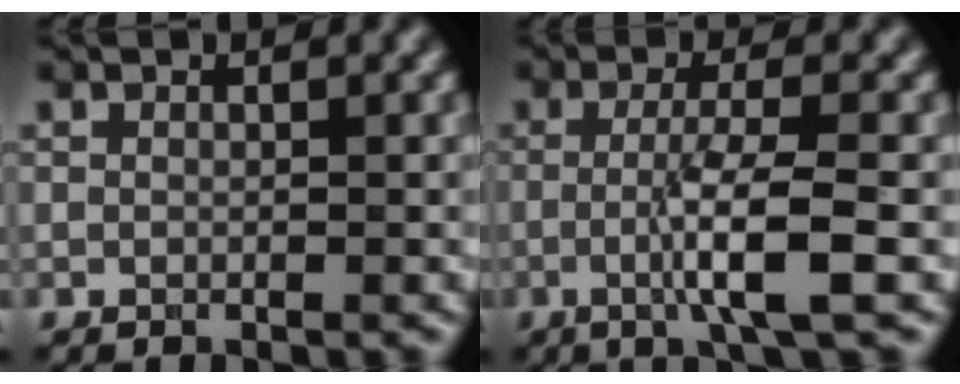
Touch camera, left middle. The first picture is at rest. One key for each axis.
{"total": 5.0, "fx": -1.2, "fy": 0.7, "fz": 4.8, "tx": -0.082, "ty": 0.003, "tz": -0.029}